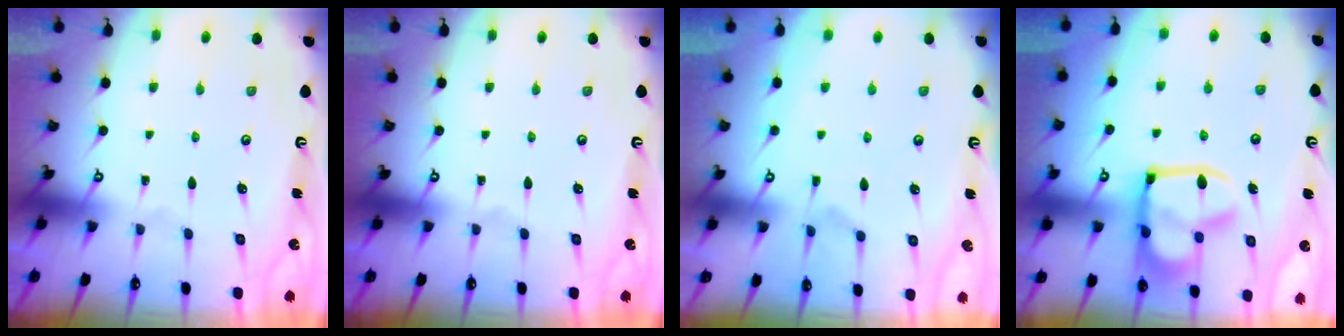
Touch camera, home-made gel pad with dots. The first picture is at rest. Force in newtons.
{"total": 0.0}
{"total": 1.1, "press": 0.1, "slide": 1.1}
{"total": 16.0, "press": 16.0, "slide": 1.4}